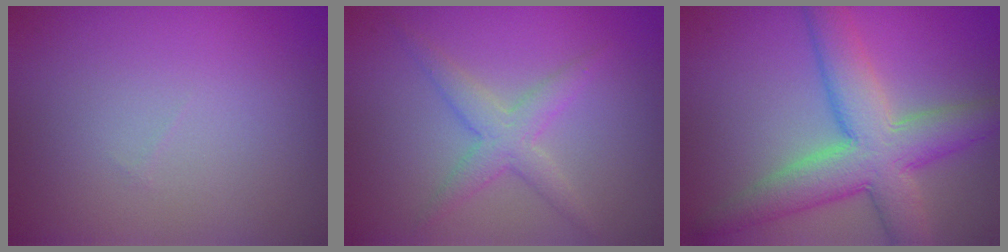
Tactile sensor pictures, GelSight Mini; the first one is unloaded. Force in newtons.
{"total": 2.7, "press": 2.7, "slide": 0.1}
{"total": 7.8, "press": 7.8, "slide": 0.5}